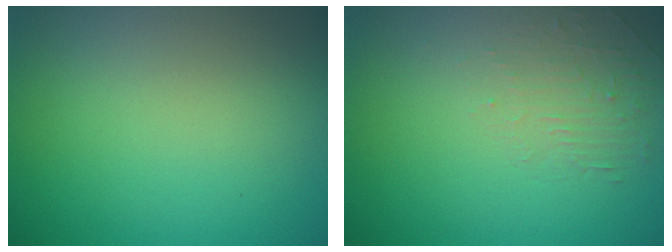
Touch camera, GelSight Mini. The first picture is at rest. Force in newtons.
{"total": 1.8, "press": 0.5, "slide": 1.7}